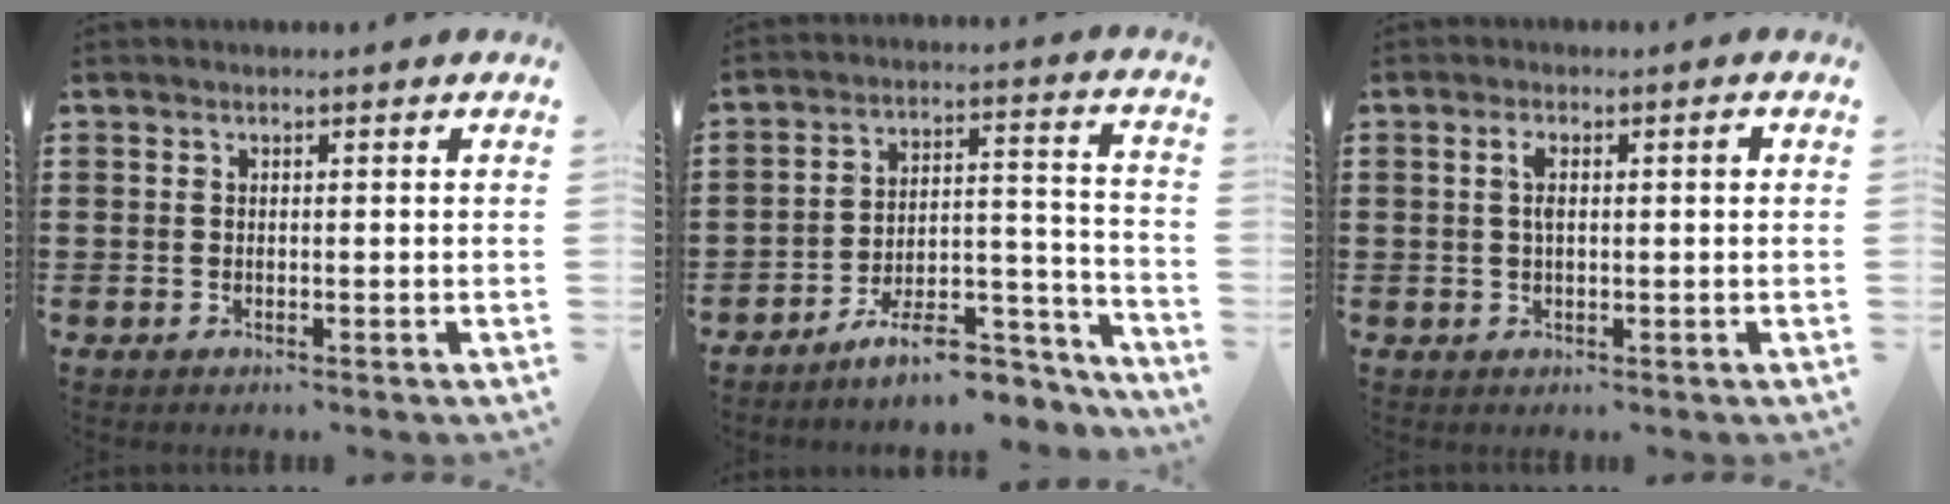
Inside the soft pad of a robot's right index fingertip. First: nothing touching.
{"total": 8.5, "force": [-7.6, 1.9, 3.4], "torque": [-0.048, 0.027, -0.140]}
{"total": 2.8, "force": [0.4, 0.7, 2.7], "torque": [-0.052, 0.001, 0.003]}